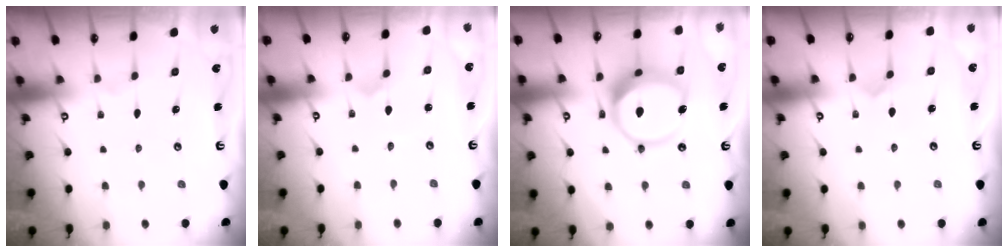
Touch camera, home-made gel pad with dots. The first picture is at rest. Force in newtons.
{"total": 0.0}
{"total": 13.8, "press": 13.7, "slide": 1.7}
{"total": 2.7, "press": 2.7, "slide": 0.3}